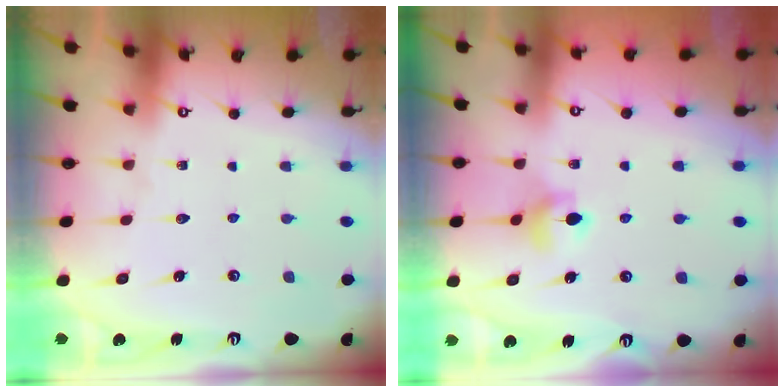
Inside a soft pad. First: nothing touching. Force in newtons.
{"total": 5.7, "press": 5.7, "slide": 0.6}